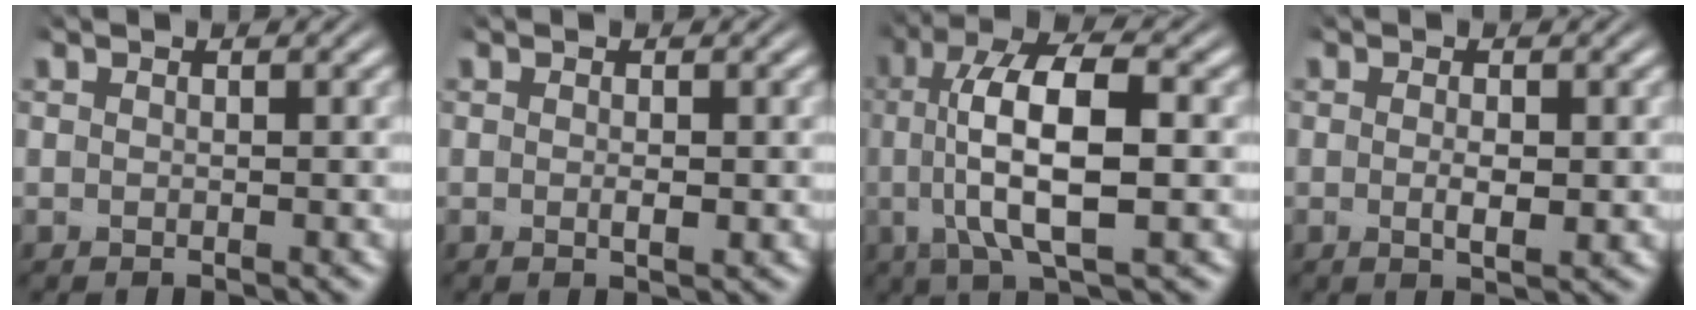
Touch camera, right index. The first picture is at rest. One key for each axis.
{"total": 0.9, "fx": -0.1, "fy": 0.2, "fz": 0.8, "tx": -0.019, "ty": -0.005, "tz": -0.002}
{"total": 8.5, "fx": 0.0, "fy": 3.4, "fz": 7.8, "tx": -0.145, "ty": -0.008, "tz": 0.000}
{"total": 1.9, "fx": -0.4, "fy": 0.5, "fz": 1.7, "tx": -0.033, "ty": -0.007, "tz": -0.007}